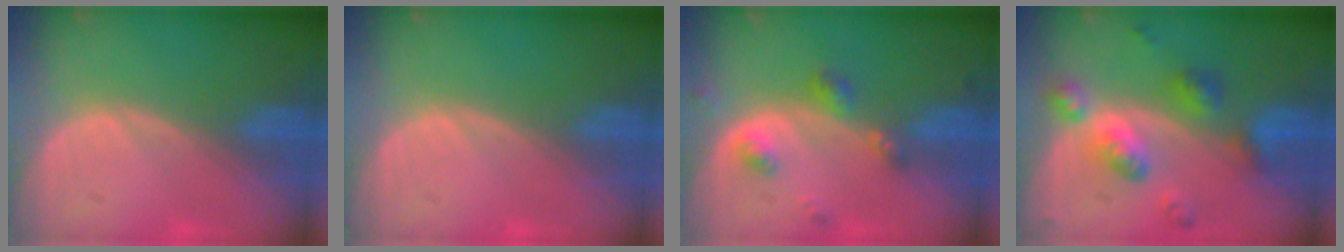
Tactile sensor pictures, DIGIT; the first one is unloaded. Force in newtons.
{"total": 0.0}
{"total": 4.7, "press": 4.2, "slide": 2.1}
{"total": 7.4, "press": 7.4, "slide": 0.5}